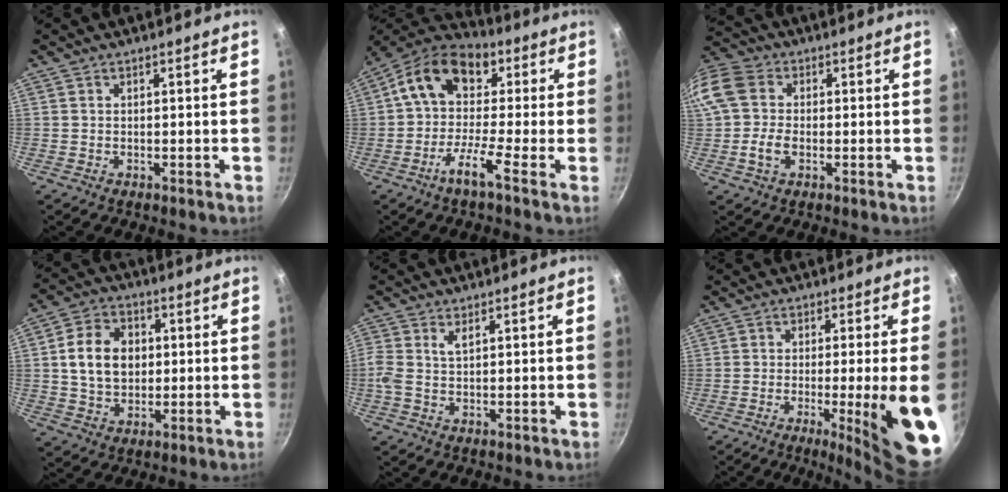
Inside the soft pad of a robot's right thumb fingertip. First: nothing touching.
{"total": 12.4, "force": [-1.0, 6.7, 10.4], "torque": [-0.174, 0.044, -0.045]}
{"total": 13.0, "force": [-0.6, 10.2, 8.1], "torque": [-0.175, 0.029, -0.024]}
{"total": 11.1, "force": [1.3, 8.5, 7.1], "torque": [-0.101, 0.007, 0.019]}
{"total": 3.1, "force": [0.7, 1.4, 2.6], "torque": [-0.066, 0.006, 0.014]}
{"total": 14.5, "force": [-3.6, 1.2, 14.0], "torque": [-0.189, -0.004, -0.045]}